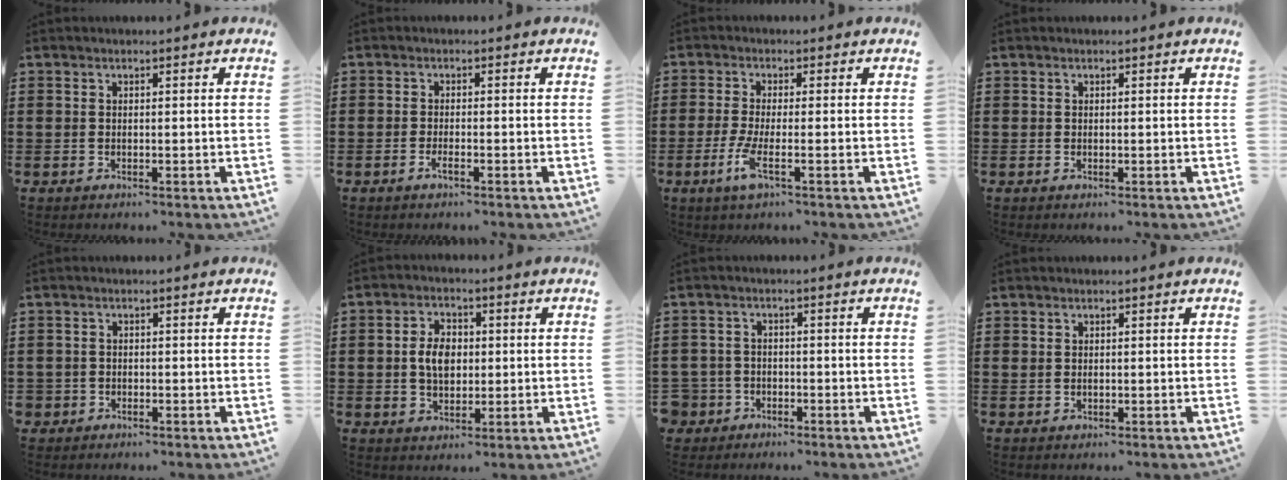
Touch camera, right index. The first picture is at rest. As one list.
[{"total": 1.4, "force": [-0.9, 0.2, 1.1], "torque": [-0.027, -0.006, -0.019]}, {"total": 4.5, "force": [-1.9, 0.7, 4.1], "torque": [-0.103, -0.018, -0.042]}, {"total": 0.0}, {"total": 1.5, "force": [-1.0, 1.0, 0.0], "torque": [-0.005, 0.002, -0.025]}, {"total": 5.1, "force": [0.1, 3.5, 3.8], "torque": [-0.078, 0.008, -0.004]}, {"total": 3.3, "force": [-2.3, 2.3, 0.4], "torque": [-0.029, 0.000, -0.053]}, {"total": 0.7, "force": [0.1, 0.4, 0.5], "torque": [-0.012, 0.003, 0.001]}]